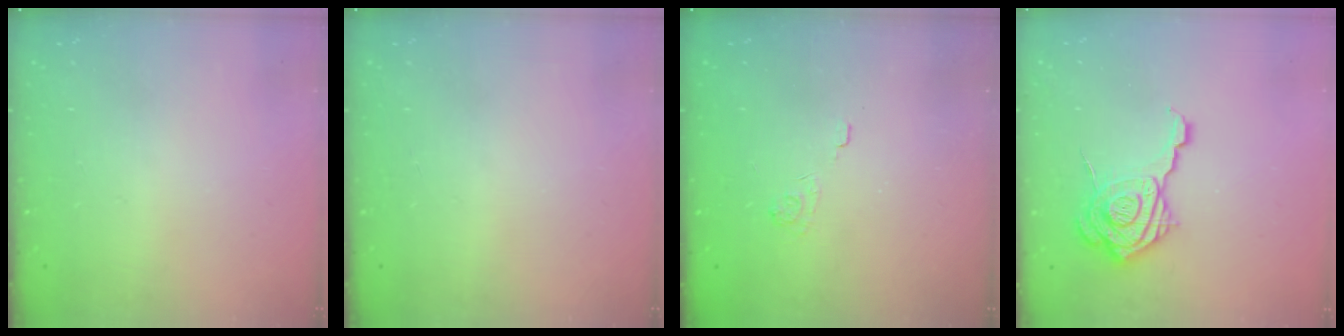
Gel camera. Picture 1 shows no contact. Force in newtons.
{"total": 0.0}
{"total": 2.1, "press": 1.5, "slide": 1.4}
{"total": 18.2, "press": 18.1, "slide": 2.0}